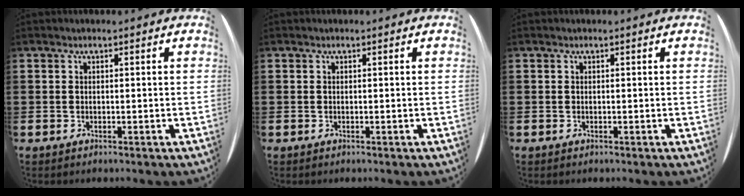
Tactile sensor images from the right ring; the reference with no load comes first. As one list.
[{"total": 0.0}, {"total": 0.0}]